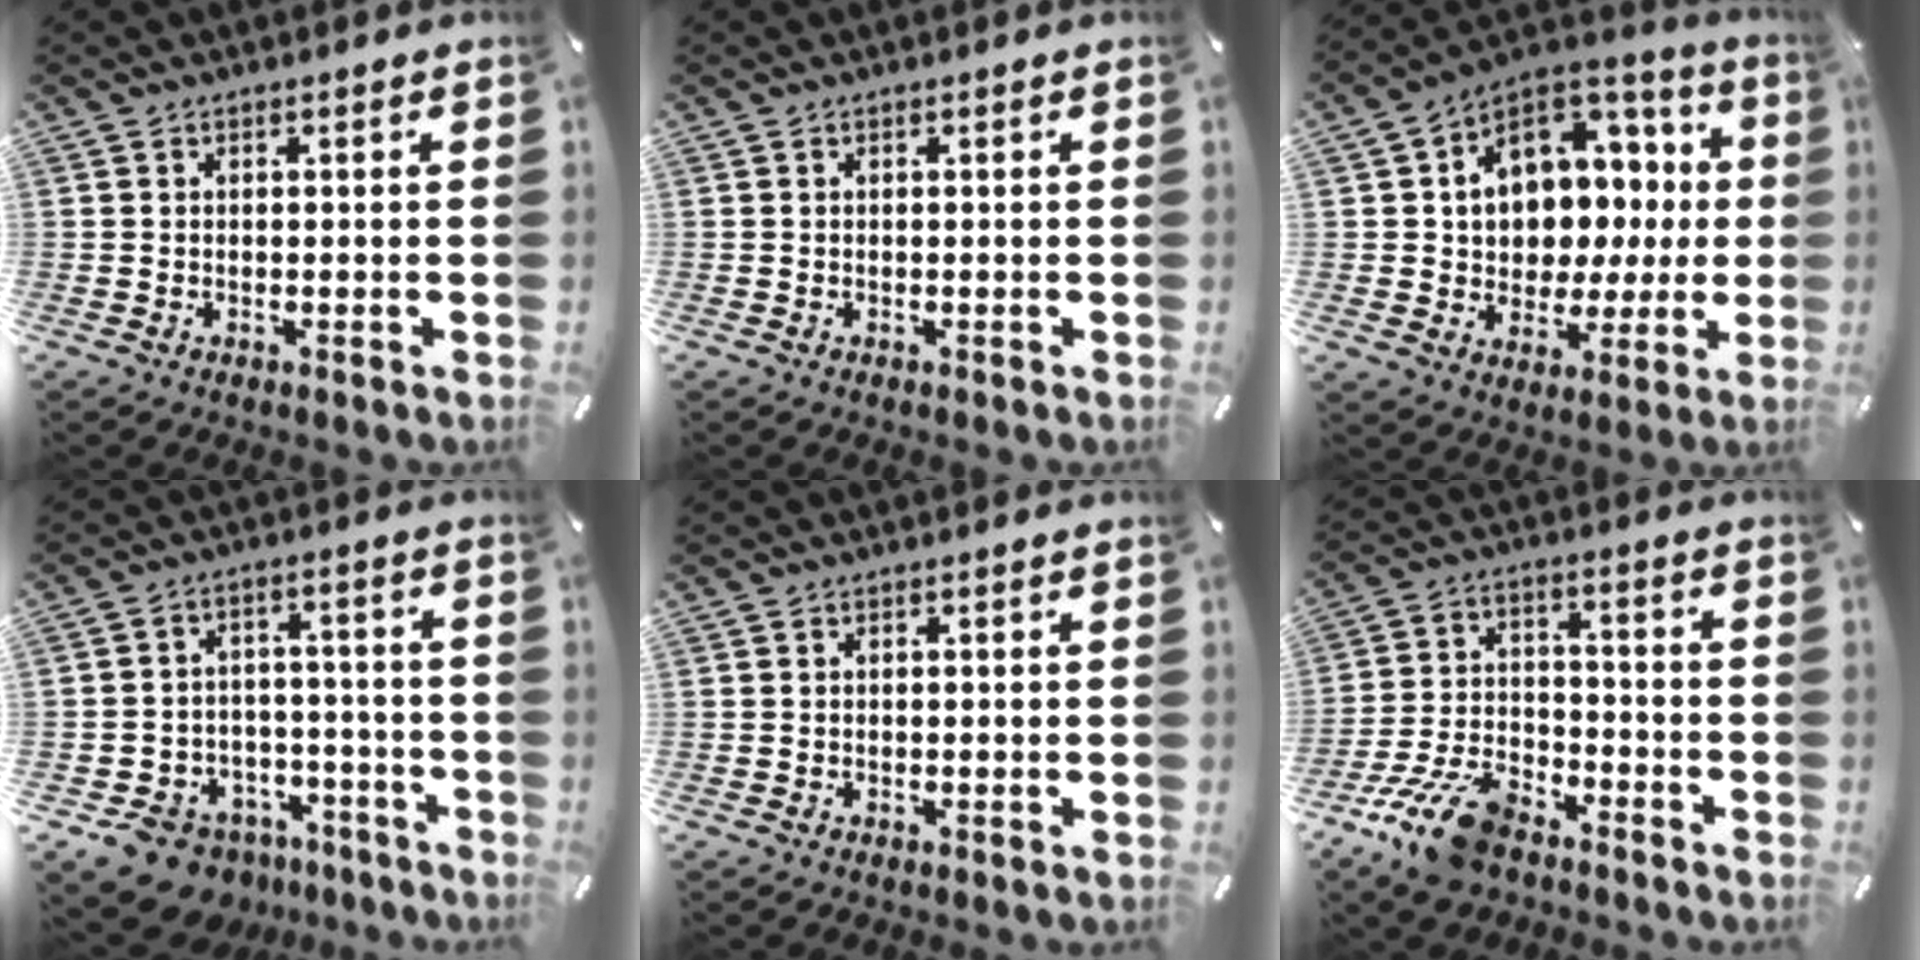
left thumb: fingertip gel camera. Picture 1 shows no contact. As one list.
[{"total": 0.0}, {"total": 11.0, "force": [2.3, 9.7, 4.7], "torque": [-0.069, -0.037, 0.051]}, {"total": 9.6, "force": [-6.6, 6.5, 2.5], "torque": [-0.037, 0.049, -0.111]}, {"total": 0.0}, {"total": 12.9, "force": [-9.1, 6.1, 6.9], "torque": [-0.135, 0.050, -0.167]}]